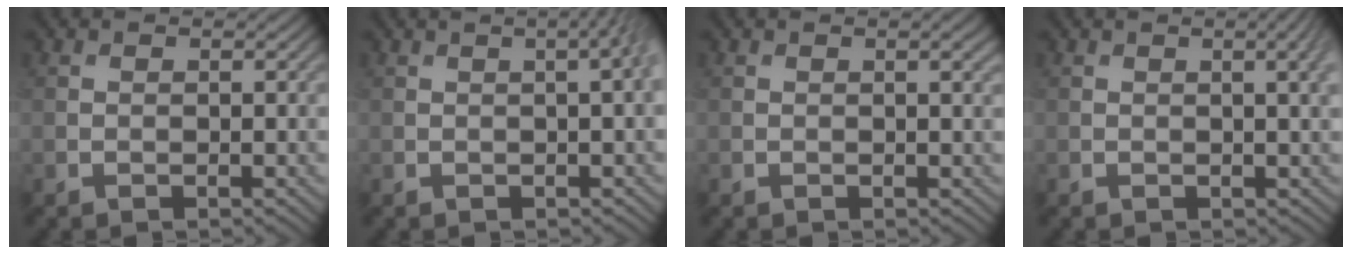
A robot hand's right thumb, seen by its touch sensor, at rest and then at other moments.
{"total": 3.7, "force": [0.8, 1.0, 3.5], "torque": [-0.040, 0.021, 0.000]}
{"total": 1.3, "force": [0.6, 0.2, 1.2], "torque": [-0.014, 0.002, 0.008]}
{"total": 2.9, "force": [0.9, 0.6, 2.8], "torque": [-0.034, 0.007, 0.012]}